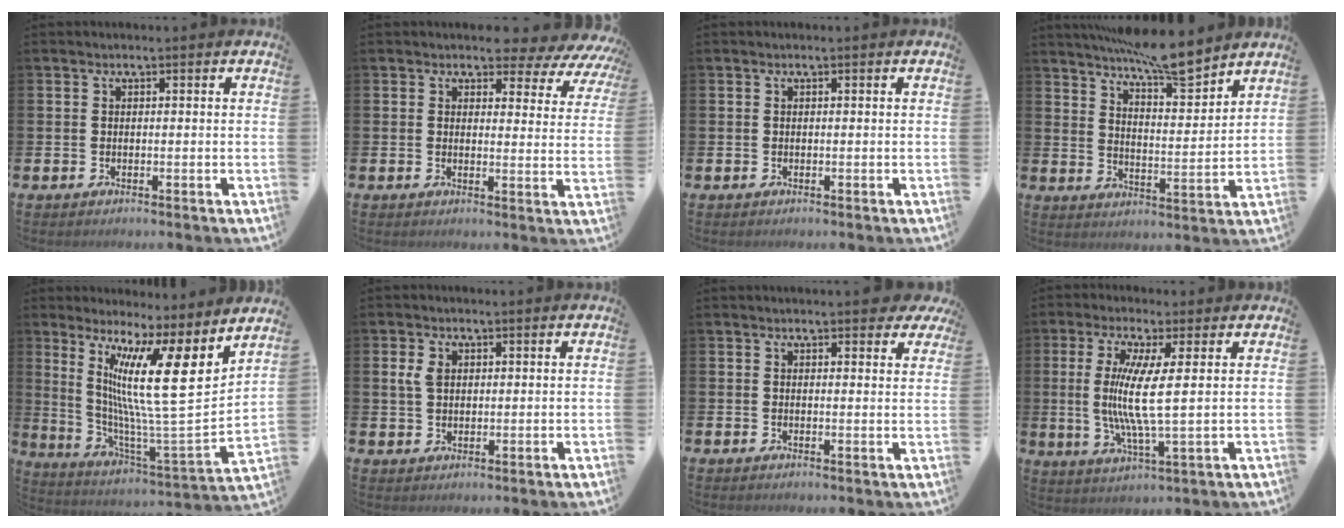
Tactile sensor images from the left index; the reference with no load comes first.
{"total": 3.9, "force": [3.3, 1.8, 1.1], "torque": [-0.015, -0.029, 0.050]}
{"total": 0.0}
{"total": 9.7, "force": [8.9, 1.2, 3.7], "torque": [-0.073, -0.054, 0.159]}
{"total": 14.9, "force": [6.8, 1.6, 13.1], "torque": [-0.223, -0.069, 0.097]}
{"total": 2.8, "force": [1.4, 1.9, 1.6], "torque": [-0.023, 0.004, 0.021]}
{"total": 2.0, "force": [1.9, 0.5, 0.4], "torque": [0.001, -0.005, 0.032]}
{"total": 8.1, "force": [1.5, 0.9, 7.9], "torque": [-0.143, -0.010, 0.024]}